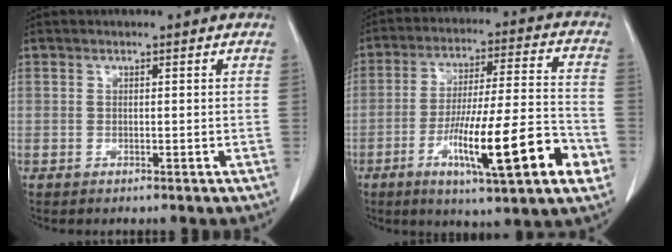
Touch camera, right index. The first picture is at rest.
{"total": 19.0, "force": [-7.2, 1.6, 17.5], "torque": [-0.267, -0.007, -0.111]}